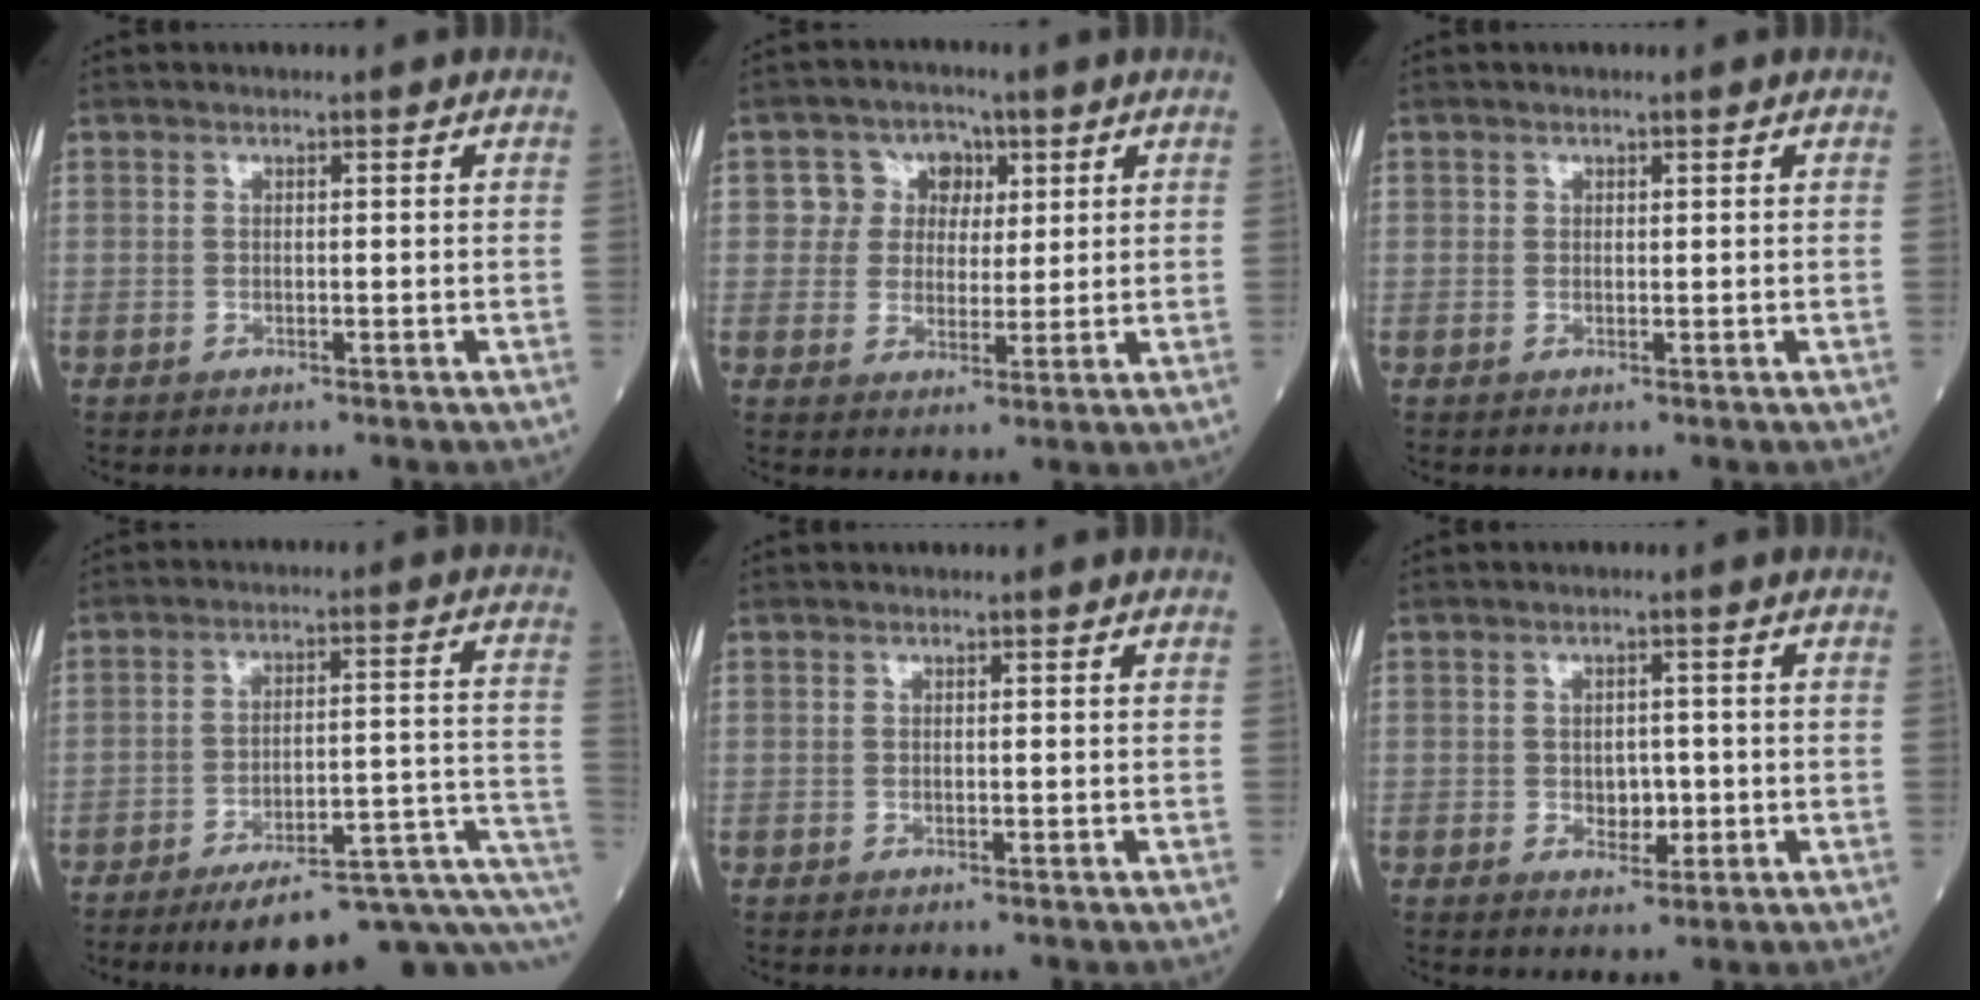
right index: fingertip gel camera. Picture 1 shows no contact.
{"total": 5.6, "force": [1.7, 5.2, 1.2], "torque": [-0.008, 0.021, 0.028]}
{"total": 0.0}
{"total": 17.7, "force": [-13.0, 1.7, 11.9], "torque": [-0.095, 0.038, -0.185]}
{"total": 0.0}
{"total": 3.2, "force": [-0.7, 2.0, 2.4], "torque": [-0.026, 0.002, -0.006]}